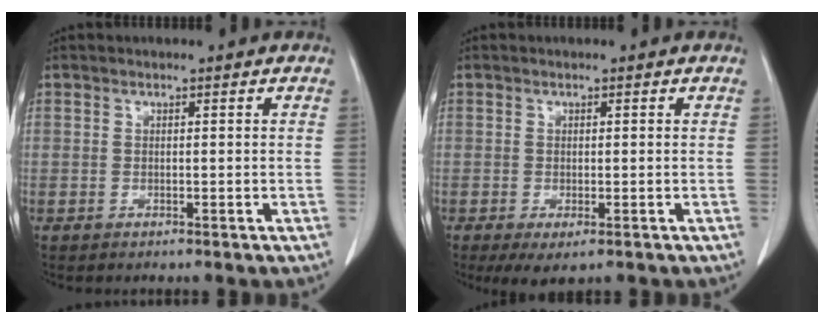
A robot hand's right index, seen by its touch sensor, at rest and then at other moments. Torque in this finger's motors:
{"motor_torque": [0.19, -0.13, 0.23, 0.05]}